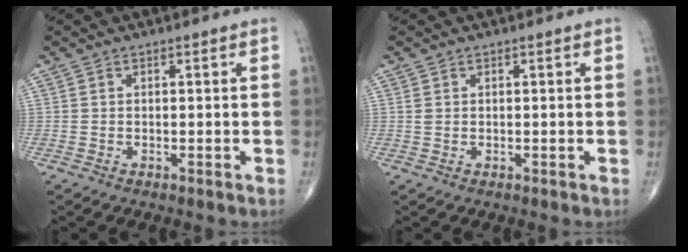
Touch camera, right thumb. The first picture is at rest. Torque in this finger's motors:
{"motor_torque": [0.11, 0.06, 0.19, 0.13, 0.00]}